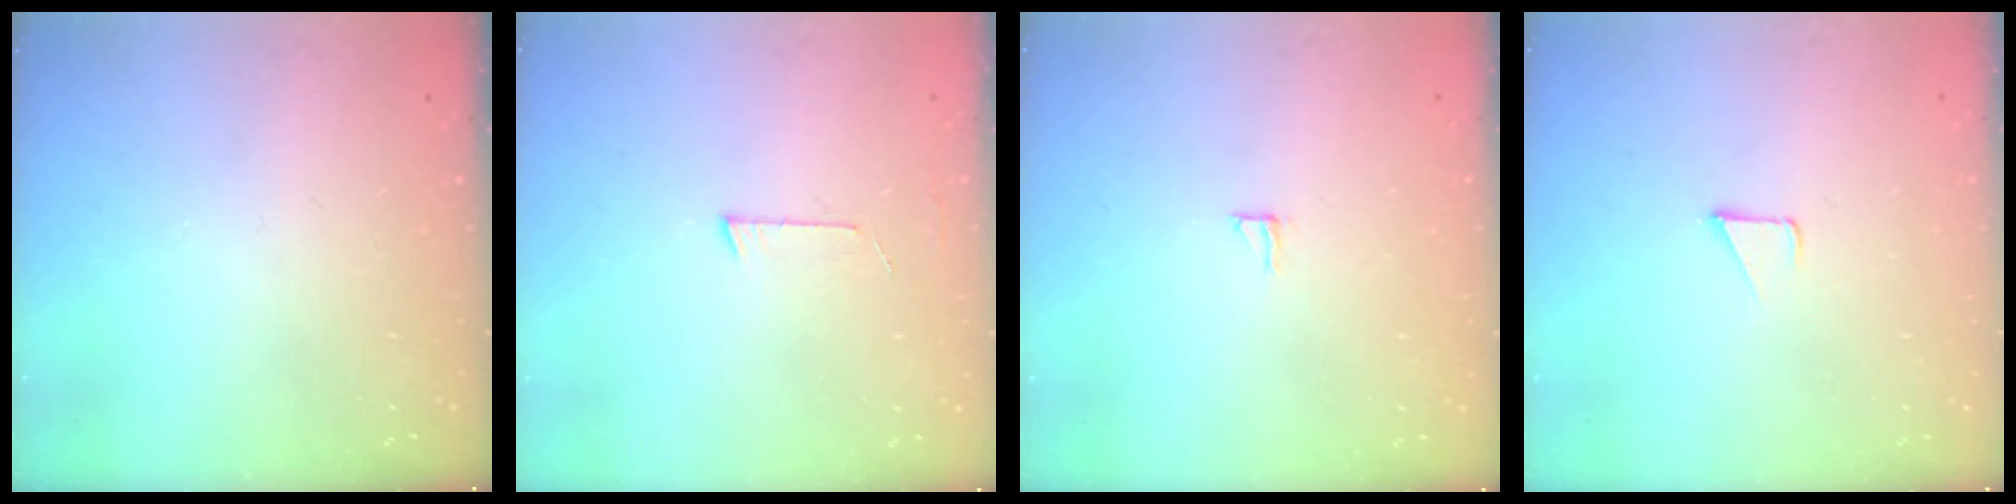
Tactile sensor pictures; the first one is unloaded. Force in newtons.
{"total": 2.7, "press": 2.7, "slide": 0.2}
{"total": 4.3, "press": 4.3, "slide": 0.3}
{"total": 1.8, "press": 1.7, "slide": 0.1}